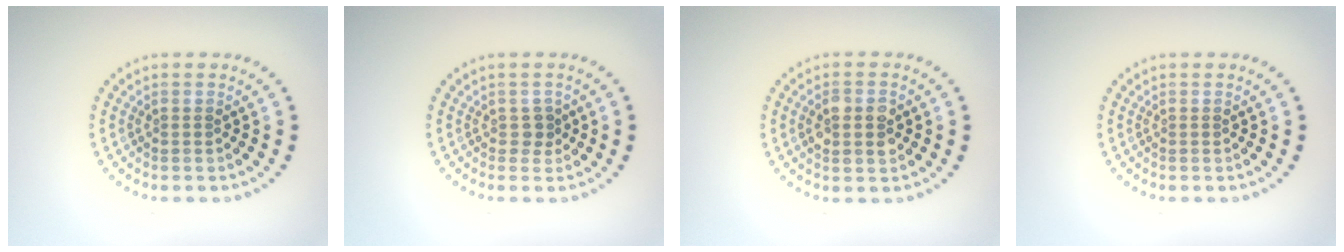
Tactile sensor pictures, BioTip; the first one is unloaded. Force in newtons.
{"total": 1.0, "press": 0.9, "slide": 0.6}
{"total": 2.8, "press": 2.8, "slide": 0.2}
{"total": 0.0}